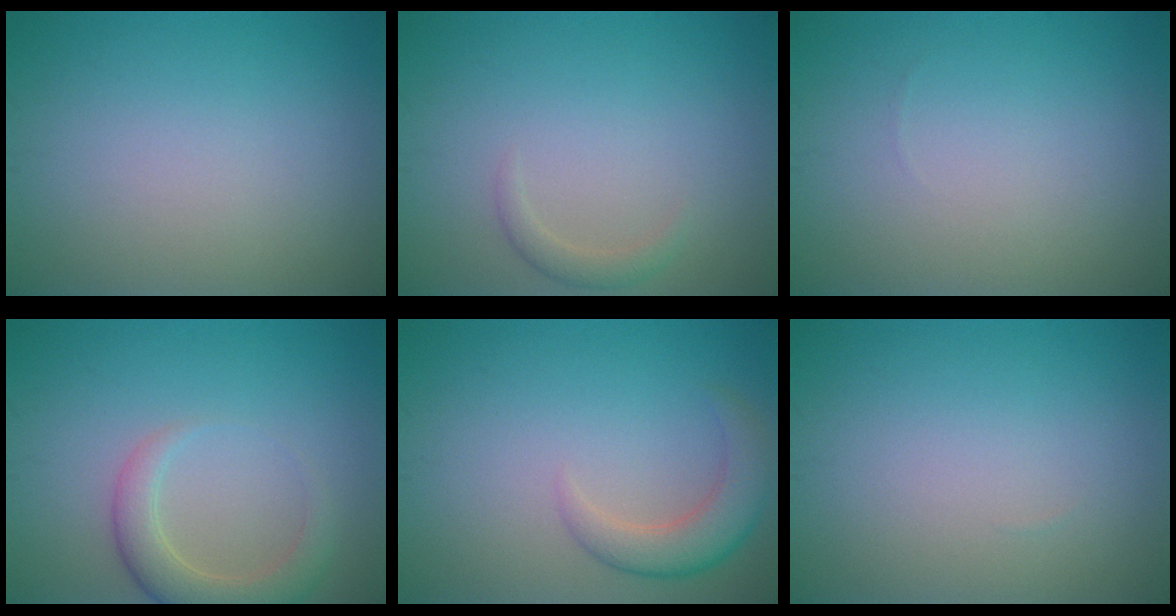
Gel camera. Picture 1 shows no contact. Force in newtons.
{"total": 1.2, "press": 1.2, "slide": 0.0}
{"total": 0.0}
{"total": 3.7, "press": 3.6, "slide": 0.4}
{"total": 3.7, "press": 3.7, "slide": 0.4}
{"total": 0.0}